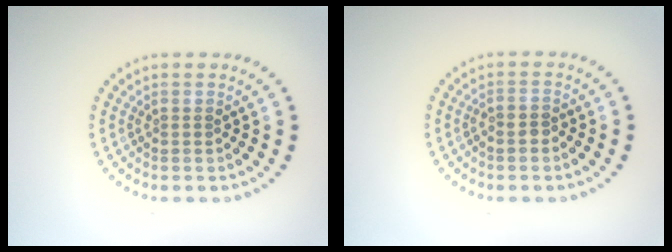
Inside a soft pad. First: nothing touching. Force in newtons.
{"total": 1.1, "press": 0.8, "slide": 0.8}